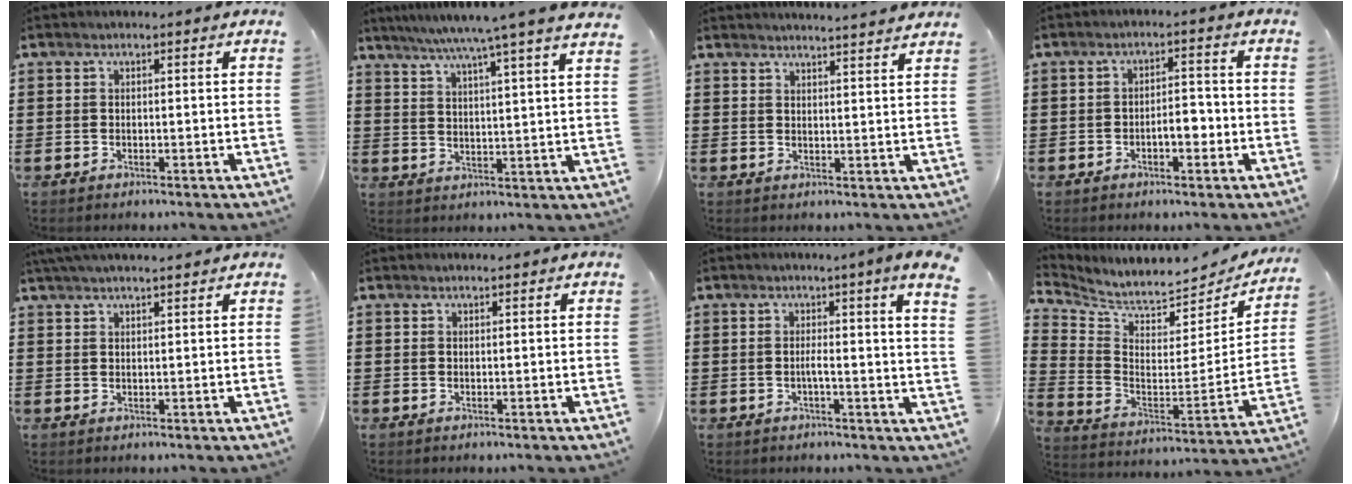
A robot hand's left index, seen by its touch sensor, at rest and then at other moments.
{"total": 6.5, "force": [5.5, -1.7, 3.1], "torque": [-0.078, -0.033, 0.089]}
{"total": 2.9, "force": [2.8, -0.7, 0.1], "torque": [-0.009, -0.015, 0.051]}
{"total": 4.0, "force": [-1.4, 1.7, 3.3], "torque": [-0.052, 0.006, -0.029]}
{"total": 2.3, "force": [2.2, -0.2, 0.7], "torque": [-0.018, 0.001, 0.042]}
{"total": 0.6, "force": [0.6, 0.2, 0.0], "torque": [-0.001, 0.001, 0.012]}
{"total": 3.7, "force": [1.1, -1.0, 3.4], "torque": [-0.065, -0.013, 0.016]}
{"total": 5.0, "force": [4.8, 0.7, 1.1], "torque": [-0.053, -0.059, 0.077]}